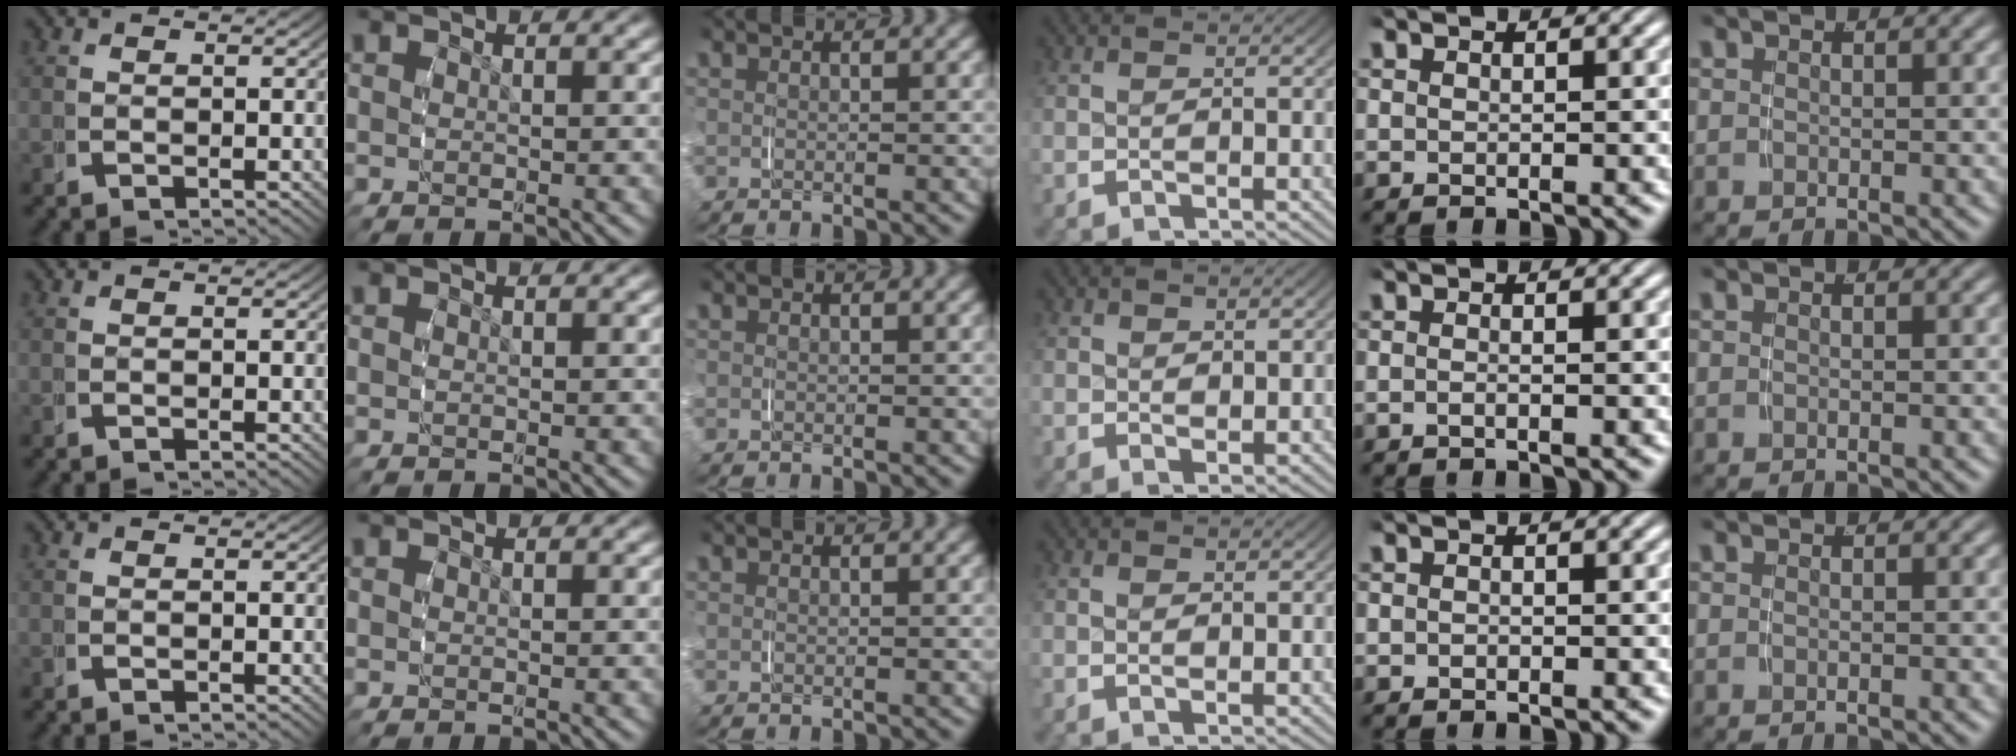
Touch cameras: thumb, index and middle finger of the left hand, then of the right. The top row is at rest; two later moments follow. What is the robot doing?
{"motion": "grasp_and_lifting", "object": "napkin"}